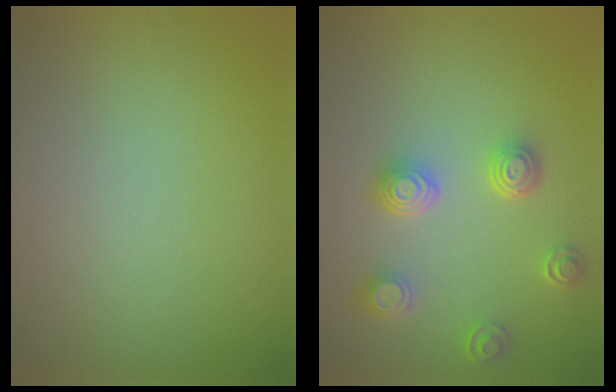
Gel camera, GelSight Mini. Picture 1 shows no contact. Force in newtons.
{"total": 4.3, "press": 3.5, "slide": 2.5}